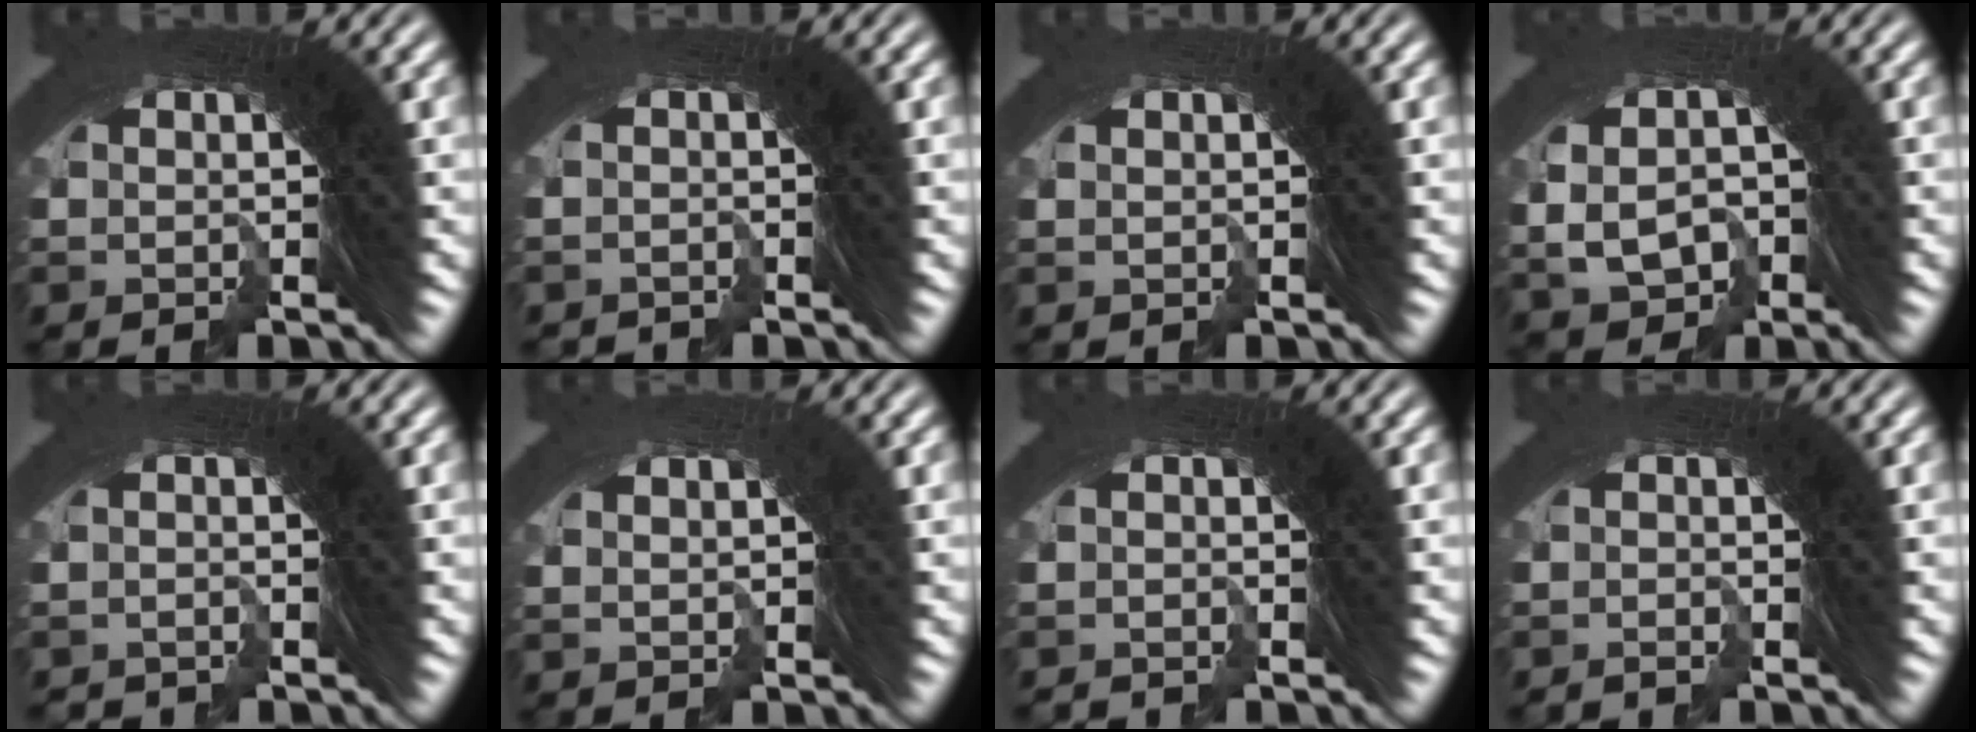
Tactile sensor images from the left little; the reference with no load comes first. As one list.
[{"total": 1.4, "force": [-0.7, -0.1, -1.2], "torque": [0.016, -0.001, -0.012]}, {"total": 0.8, "force": [-0.4, -0.2, -0.6], "torque": [0.005, -0.006, -0.003]}, {"total": 6.9, "force": [-3.1, 6.0, 1.6], "torque": [-0.042, -0.029, -0.044]}, {"total": 2.4, "force": [-1.6, -0.1, -1.7], "torque": [0.016, -0.008, -0.025]}, {"total": 1.6, "force": [-0.9, 0.0, -1.3], "torque": [0.007, -0.011, -0.006]}, {"total": 1.9, "force": [-1.3, -0.2, -1.3], "torque": [0.015, -0.005, -0.022]}, {"total": 1.8, "force": [-1.4, -0.1, -1.1], "torque": [0.011, -0.004, -0.025]}]